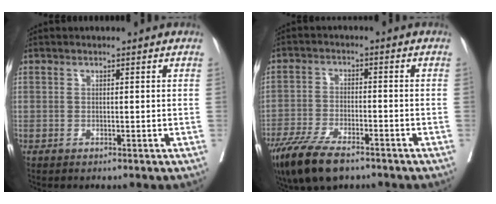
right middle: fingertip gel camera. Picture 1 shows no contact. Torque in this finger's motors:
{"motor_torque": [1.11, -1.03, 0.18, 0.06]}